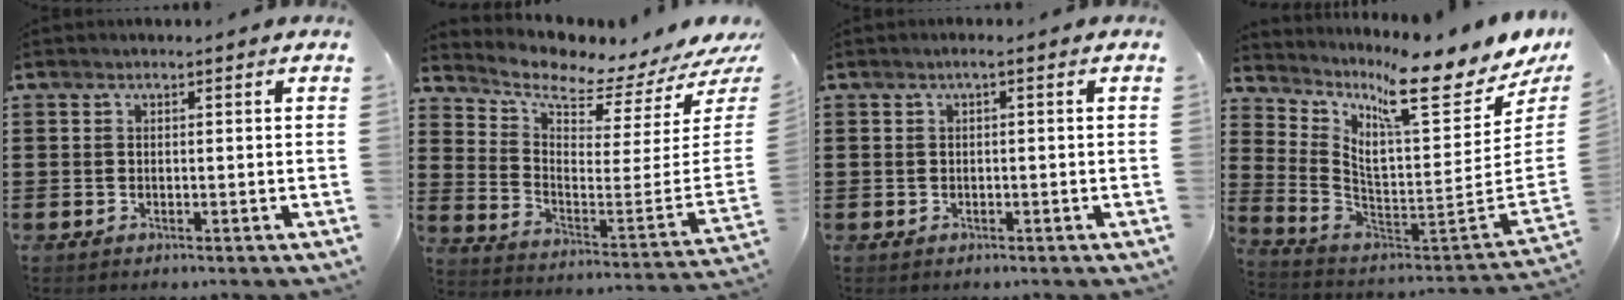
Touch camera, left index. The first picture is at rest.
{"total": 4.9, "force": [3.8, 1.2, 2.9], "torque": [-0.063, -0.055, 0.056]}
{"total": 0.9, "force": [-0.2, 0.1, 0.8], "torque": [-0.014, -0.002, -0.004]}
{"total": 10.2, "force": [7.0, 0.2, 7.4], "torque": [-0.147, -0.073, 0.103]}